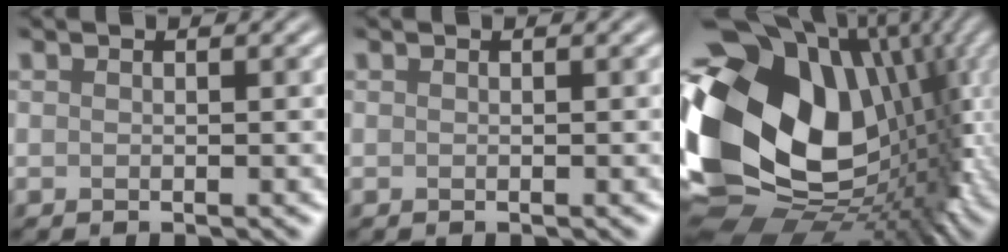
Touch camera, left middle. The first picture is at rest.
{"total": 0.0}
{"total": 20.1, "force": [1.7, 14.6, 13.7], "torque": [-0.279, -0.022, 0.058]}